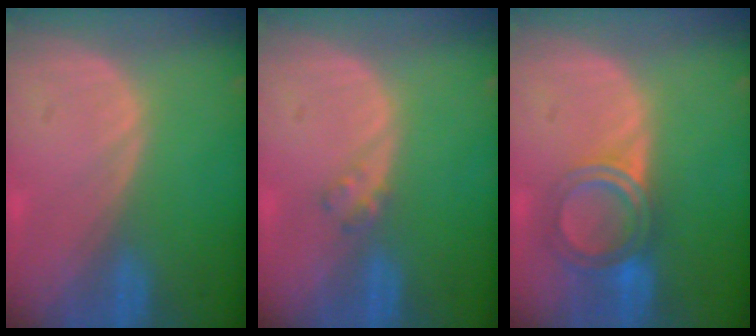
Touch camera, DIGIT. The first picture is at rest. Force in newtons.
{"total": 1.6, "press": 1.6, "slide": 0.2}
{"total": 5.8, "press": 5.3, "slide": 2.4}